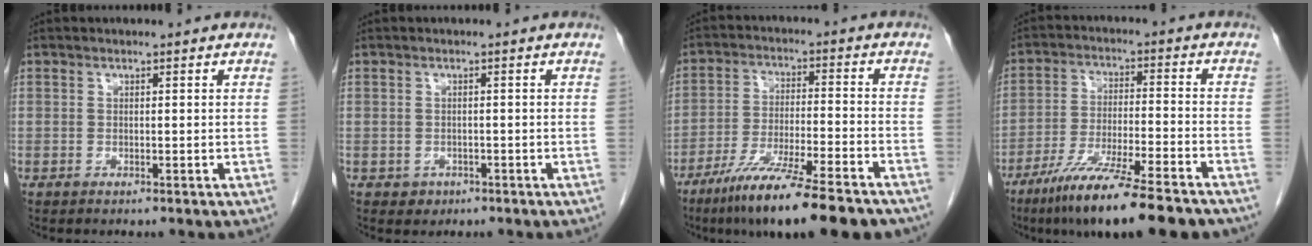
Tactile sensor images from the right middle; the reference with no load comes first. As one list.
[{"total": 1.5, "force": [-0.7, 1.3, 0.3], "torque": [-0.002, 0.005, -0.005]}, {"total": 15.9, "force": [-11.8, 1.1, 10.6], "torque": [-0.169, -0.040, -0.195]}, {"total": 15.5, "force": [-11.5, 1.1, 10.3], "torque": [-0.172, -0.042, -0.192]}]